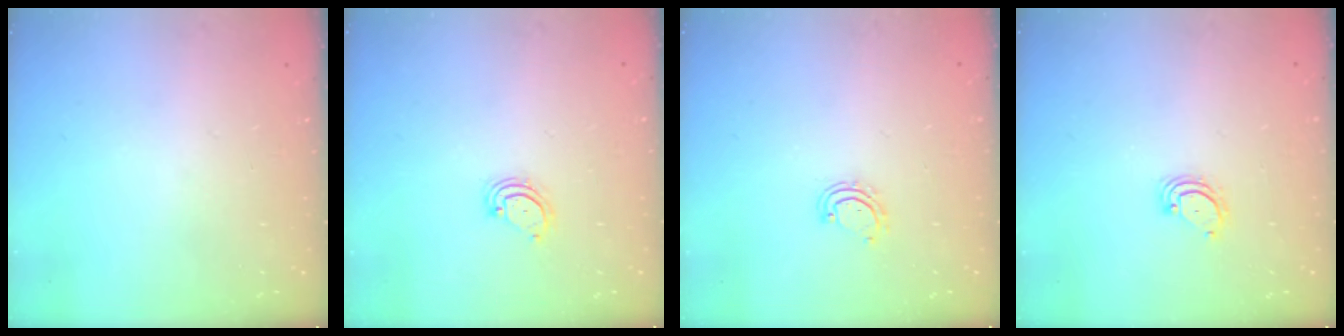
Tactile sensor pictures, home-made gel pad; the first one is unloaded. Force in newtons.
{"total": 3.3, "press": 3.2, "slide": 0.7}
{"total": 3.2, "press": 3.1, "slide": 0.2}
{"total": 3.2, "press": 3.2, "slide": 0.3}